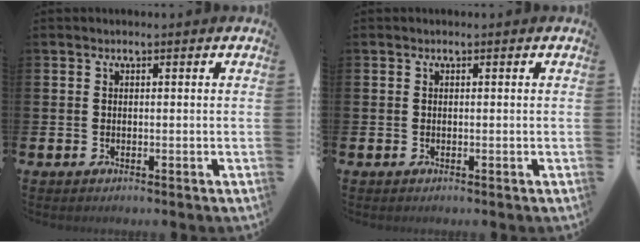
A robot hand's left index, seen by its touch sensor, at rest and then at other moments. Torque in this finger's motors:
{"motor_torque": [-0.23, -0.11, 0.04, 0.02]}